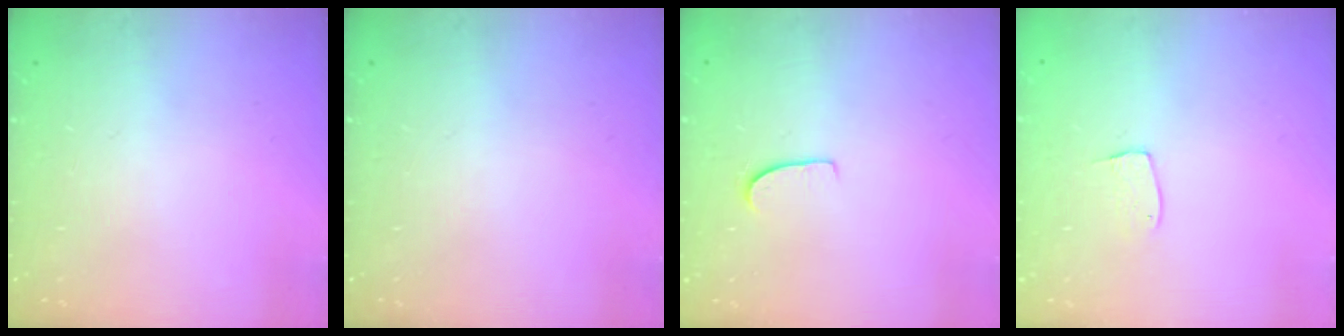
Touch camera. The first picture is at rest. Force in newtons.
{"total": 0.0}
{"total": 5.1, "press": 5.1, "slide": 0.4}
{"total": 5.2, "press": 5.2, "slide": 0.3}